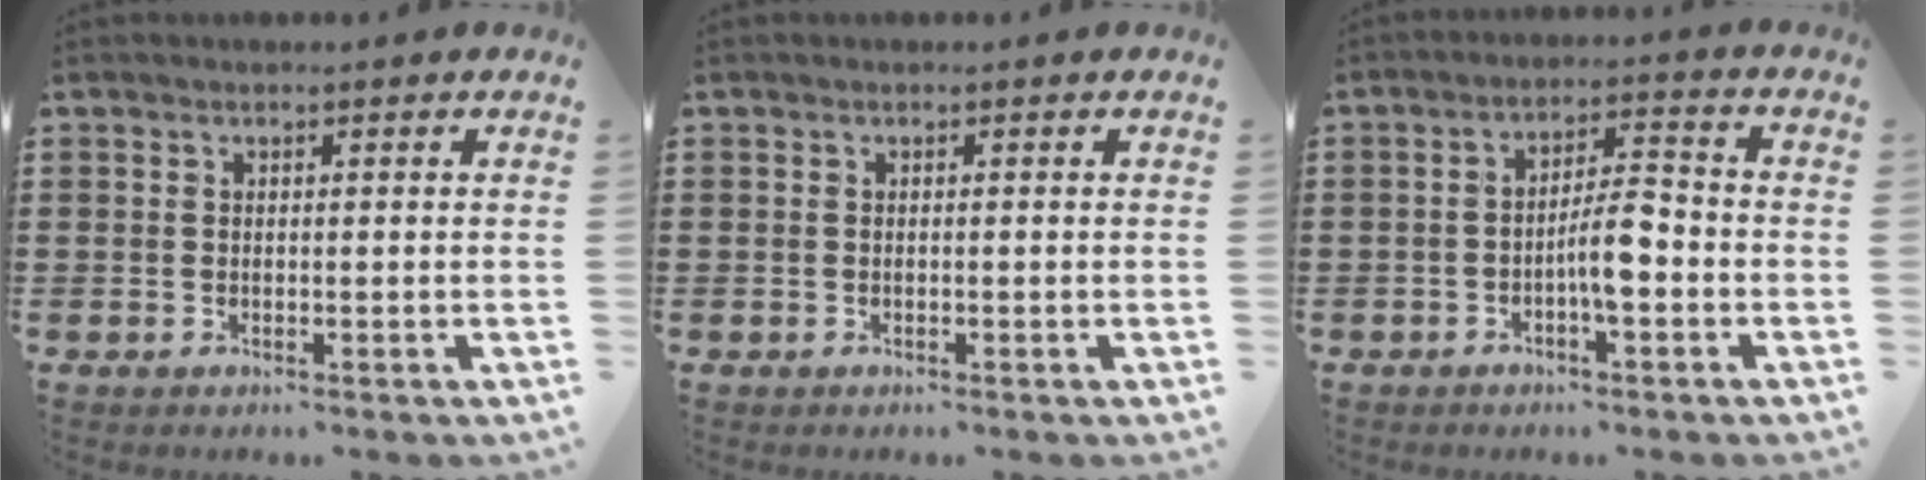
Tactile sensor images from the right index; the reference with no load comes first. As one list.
[{"total": 0.0}, {"total": 5.9, "force": [-1.8, 1.6, 5.4], "torque": [-0.100, 0.009, -0.036]}]